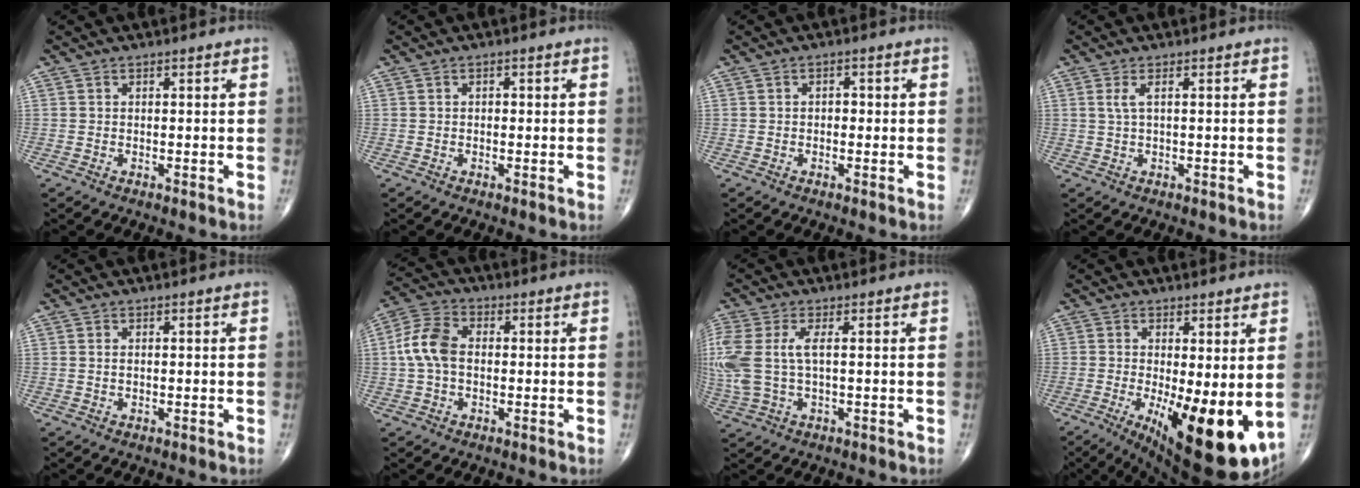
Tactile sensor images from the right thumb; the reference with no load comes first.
{"total": 0.7, "force": [0.1, 0.4, 0.5], "torque": [-0.002, 0.001, 0.000]}
{"total": 1.4, "force": [0.0, 1.0, 1.0], "torque": [-0.003, 0.004, -0.005]}
{"total": 1.8, "force": [0.5, 0.3, 1.7], "torque": [-0.050, 0.007, 0.014]}
{"total": 0.6, "force": [0.1, 0.3, 0.5], "torque": [-0.013, 0.002, 0.004]}
{"total": 8.0, "force": [0.1, 5.2, 6.2], "torque": [-0.129, 0.023, -0.008]}
{"total": 10.3, "force": [0.9, 4.5, 9.2], "torque": [-0.260, 0.011, 0.024]}
{"total": 17.4, "force": [-3.0, 6.1, 16.0], "torque": [-0.207, -0.032, -0.021]}